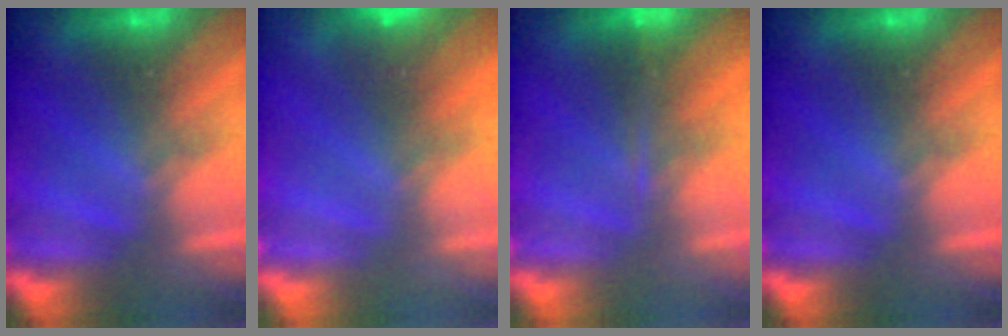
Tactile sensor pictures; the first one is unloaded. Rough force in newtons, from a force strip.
{"total": 3.4}
{"total": 1.3}
{"total": 0.0}